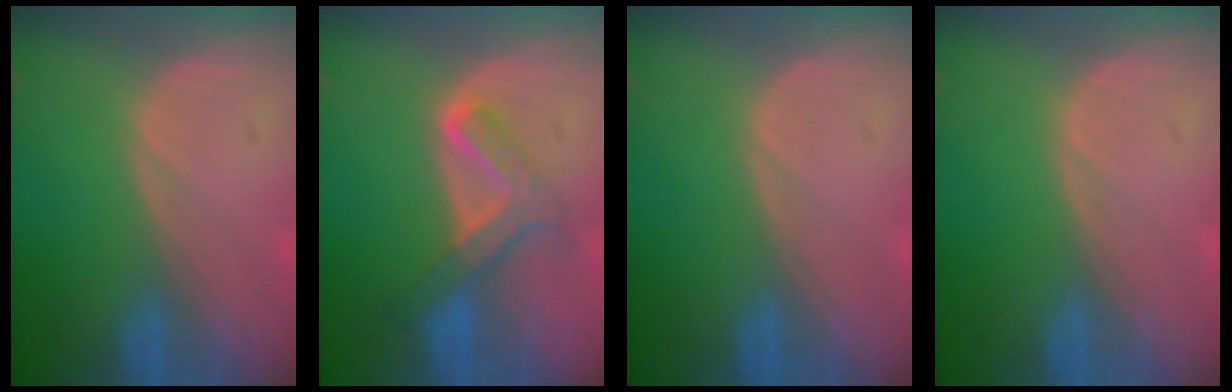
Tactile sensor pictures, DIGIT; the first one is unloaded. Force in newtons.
{"total": 6.1, "press": 5.8, "slide": 1.8}
{"total": 0.0}
{"total": 0.0}